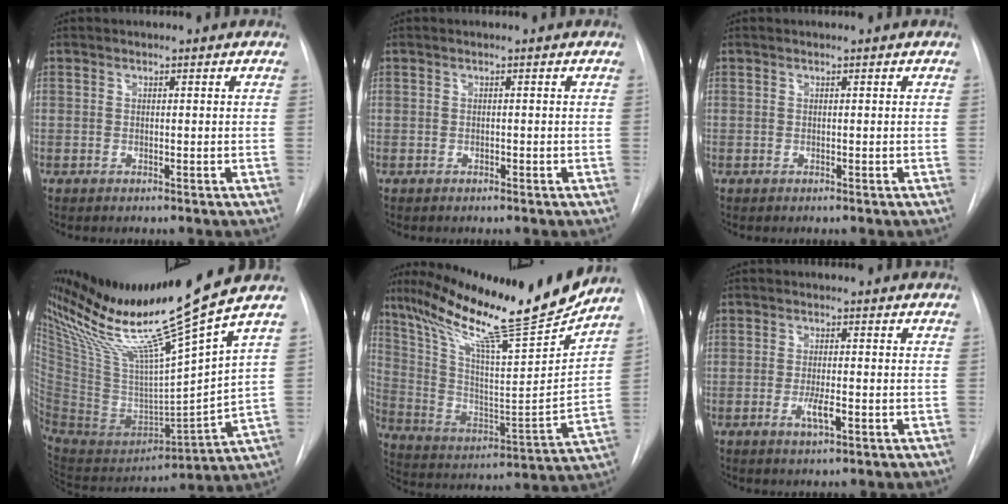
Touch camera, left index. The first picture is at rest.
{"total": 0.0}
{"total": 0.0}
{"total": 25.1, "force": [18.5, -1.6, 16.9], "torque": [-0.287, -0.033, 0.333]}
{"total": 23.8, "force": [19.7, -0.1, 13.3], "torque": [-0.229, -0.038, 0.322]}
{"total": 3.0, "force": [-1.1, 0.5, 2.7], "torque": [-0.053, -0.003, -0.016]}